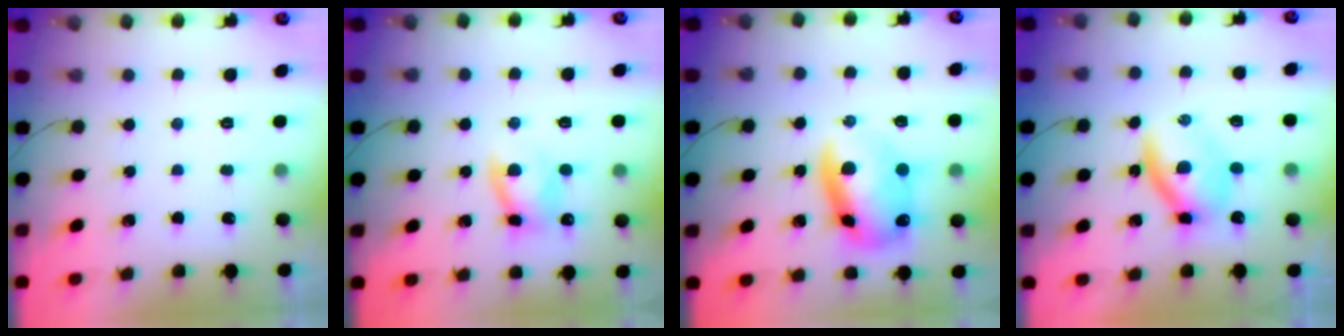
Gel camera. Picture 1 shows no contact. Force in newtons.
{"total": 7.8, "press": 7.7, "slide": 1.3}
{"total": 12.7, "press": 12.5, "slide": 2.5}
{"total": 5.9, "press": 5.9, "slide": 0.5}